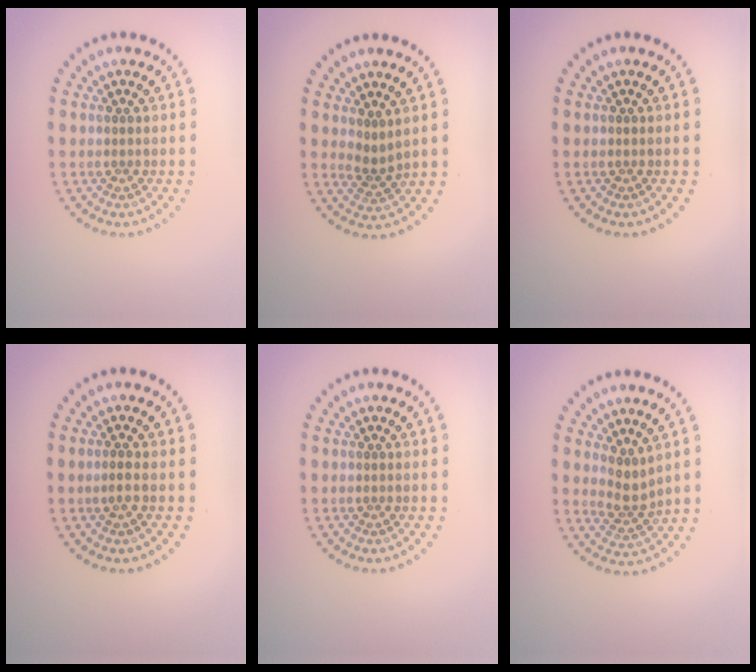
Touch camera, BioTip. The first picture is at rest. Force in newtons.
{"total": 1.7, "press": 1.2, "slide": 1.3}
{"total": 0.0}
{"total": 1.0, "press": 1.0, "slide": 0.4}
{"total": 0.0}
{"total": 2.3, "press": 1.6, "slide": 1.7}